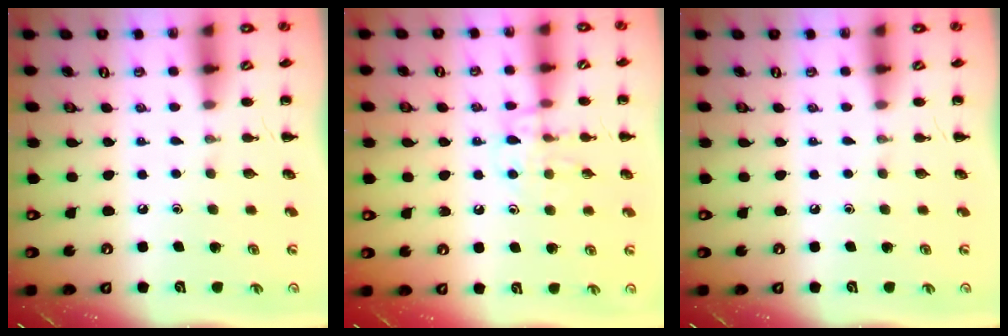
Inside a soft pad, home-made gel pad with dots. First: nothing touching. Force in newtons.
{"total": 10.6, "press": 10.6, "slide": 0.7}
{"total": 0.0}